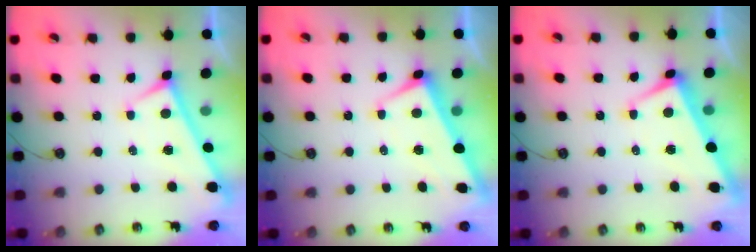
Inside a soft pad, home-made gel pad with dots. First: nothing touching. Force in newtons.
{"total": 1.6, "press": 1.3, "slide": 1.0}
{"total": 1.7, "press": 1.4, "slide": 1.0}